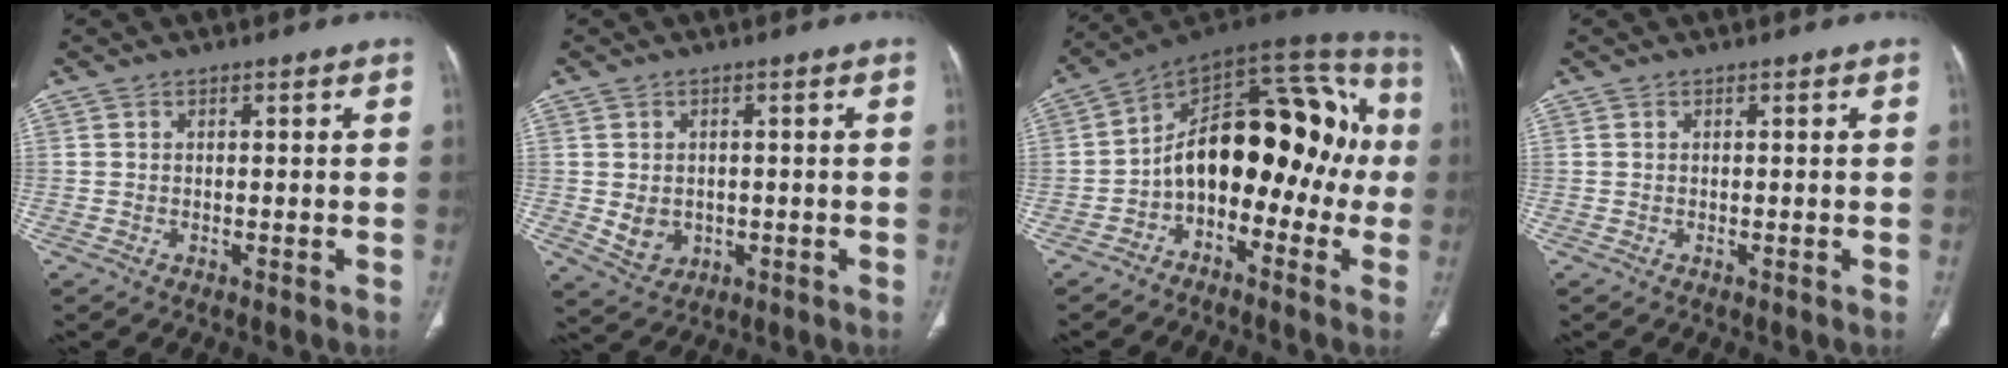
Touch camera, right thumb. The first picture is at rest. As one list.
[{"total": 4.7, "force": [-0.4, 4.0, 2.5], "torque": [-0.028, -0.001, 0.009]}, {"total": 21.4, "force": [-2.5, 12.5, 17.2], "torque": [-0.204, 0.087, -0.047]}, {"total": 0.0}]